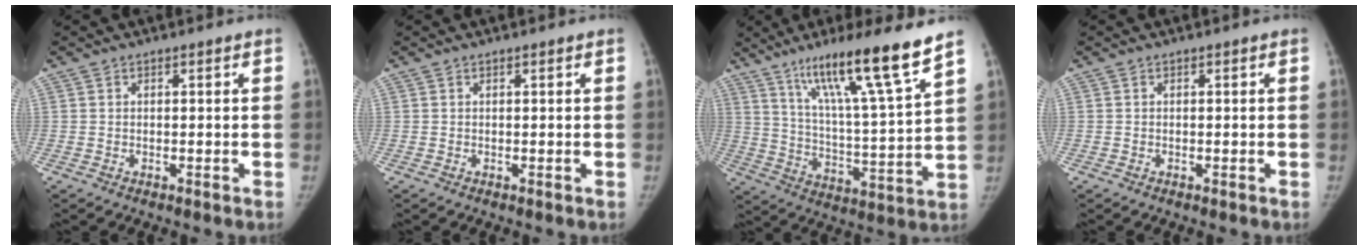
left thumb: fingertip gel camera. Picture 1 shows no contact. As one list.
[{"total": 0.0}, {"total": 18.0, "force": [12.2, 0.3, 13.2], "torque": [-0.206, -0.064, 0.206]}, {"total": 0.0}]